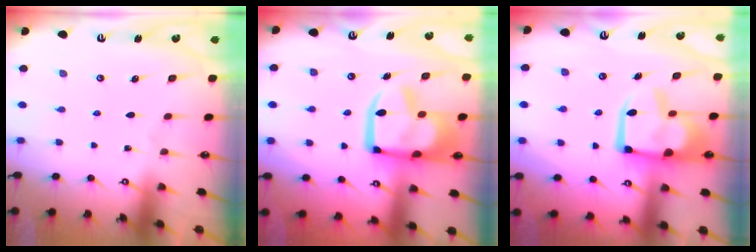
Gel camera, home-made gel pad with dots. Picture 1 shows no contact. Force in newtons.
{"total": 17.5, "press": 17.3, "slide": 2.1}
{"total": 9.5, "press": 9.4, "slide": 1.6}